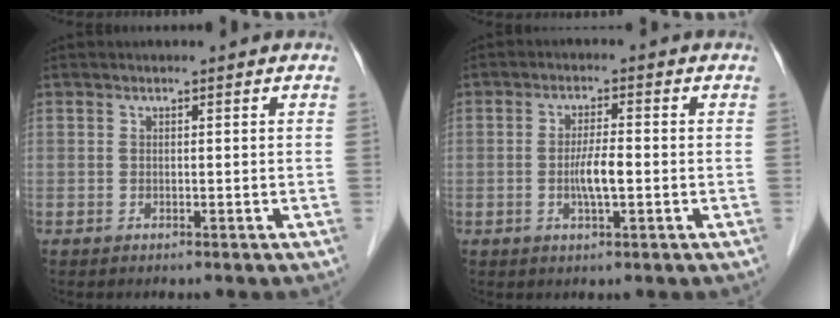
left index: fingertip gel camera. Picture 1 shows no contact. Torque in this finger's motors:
{"motor_torque": [0.79, 0.47, 0.16, 0.05]}